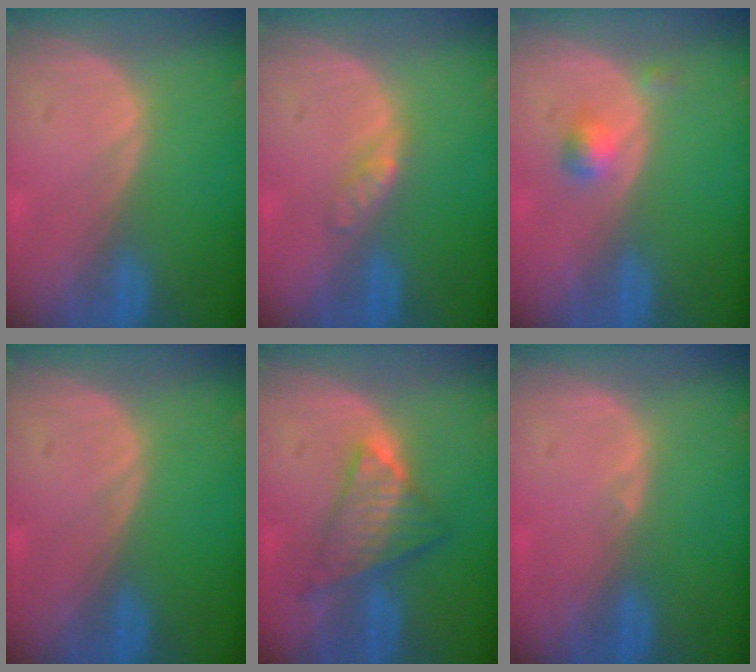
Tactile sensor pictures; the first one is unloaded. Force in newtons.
{"total": 2.4, "press": 2.4, "slide": 0.2}
{"total": 2.4, "press": 2.1, "slide": 1.1}
{"total": 0.0}
{"total": 7.0, "press": 6.6, "slide": 2.5}
{"total": 0.6, "press": 0.5, "slide": 0.3}